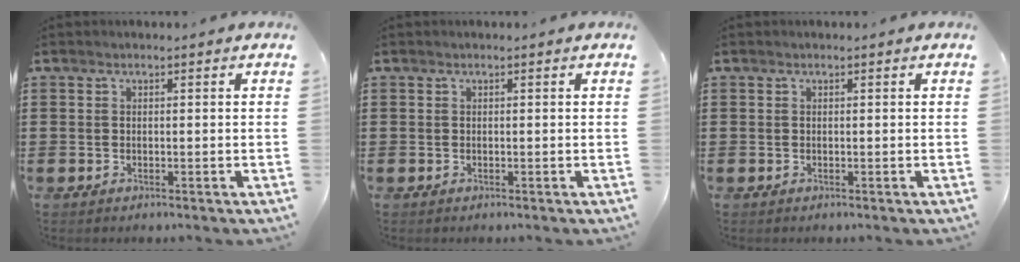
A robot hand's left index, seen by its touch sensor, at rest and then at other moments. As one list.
[{"total": 0.0}, {"total": 0.0}]